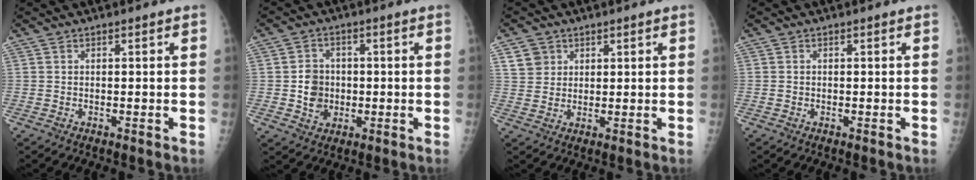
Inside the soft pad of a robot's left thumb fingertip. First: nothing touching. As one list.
[{"total": 6.2, "force": [-0.6, 5.5, 2.8], "torque": [-0.022, 0.006, -0.011]}, {"total": 4.2, "force": [2.0, 3.6, 0.8], "torque": [0.006, -0.009, 0.039]}, {"total": 0.6, "force": [-0.1, 0.5, 0.2], "torque": [-0.002, 0.002, -0.002]}]